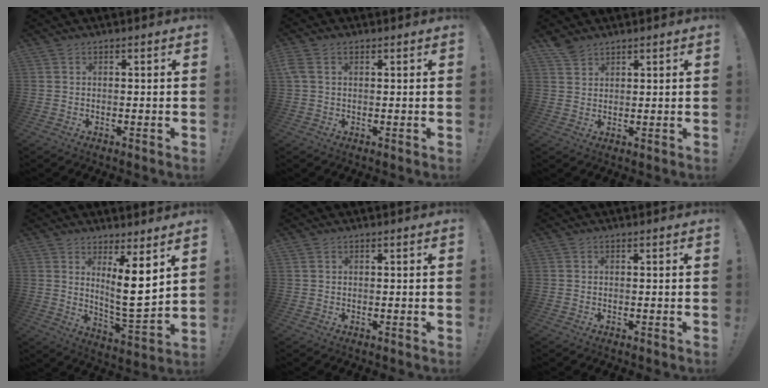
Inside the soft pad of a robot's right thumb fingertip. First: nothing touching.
{"total": 2.9, "force": [1.1, 1.7, 2.1], "torque": [-0.046, 0.006, 0.023]}
{"total": 3.7, "force": [3.2, 1.7, 0.9], "torque": [-0.016, -0.017, 0.062]}
{"total": 10.9, "force": [5.0, 1.9, 9.5], "torque": [-0.140, -0.048, 0.085]}
{"total": 0.8, "force": [0.5, 0.5, 0.3], "torque": [-0.010, 0.002, 0.010]}
{"total": 0.0}